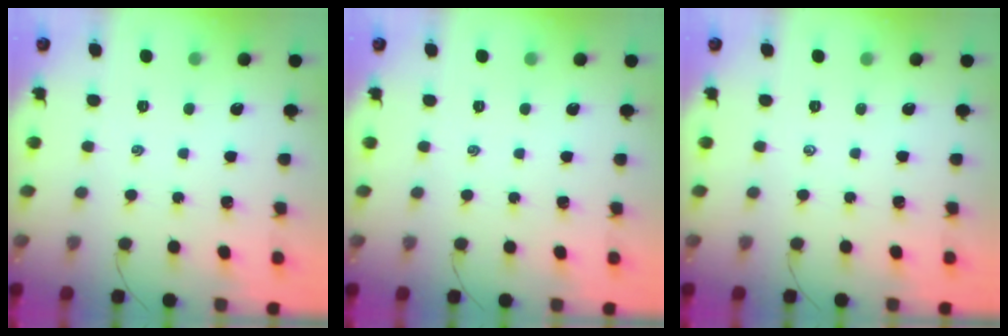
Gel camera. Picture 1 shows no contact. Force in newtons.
{"total": 0.0}
{"total": 0.0}